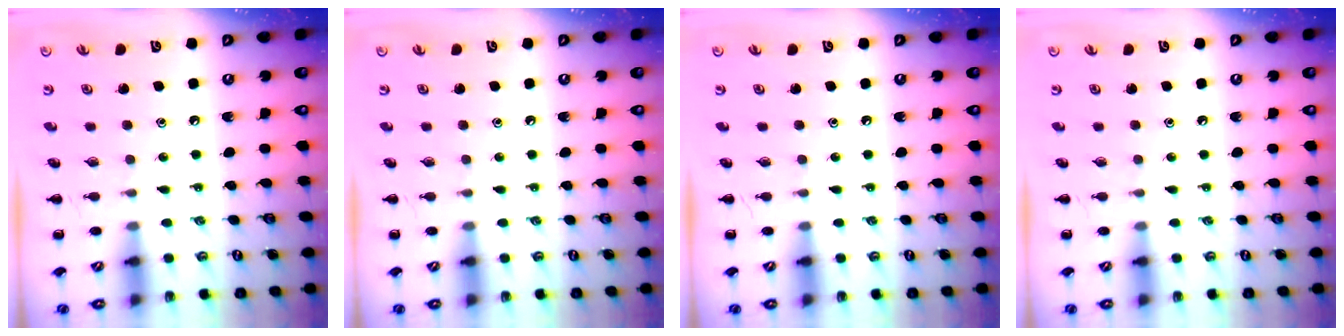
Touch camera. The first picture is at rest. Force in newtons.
{"total": 0.0}
{"total": 0.0}
{"total": 0.0}